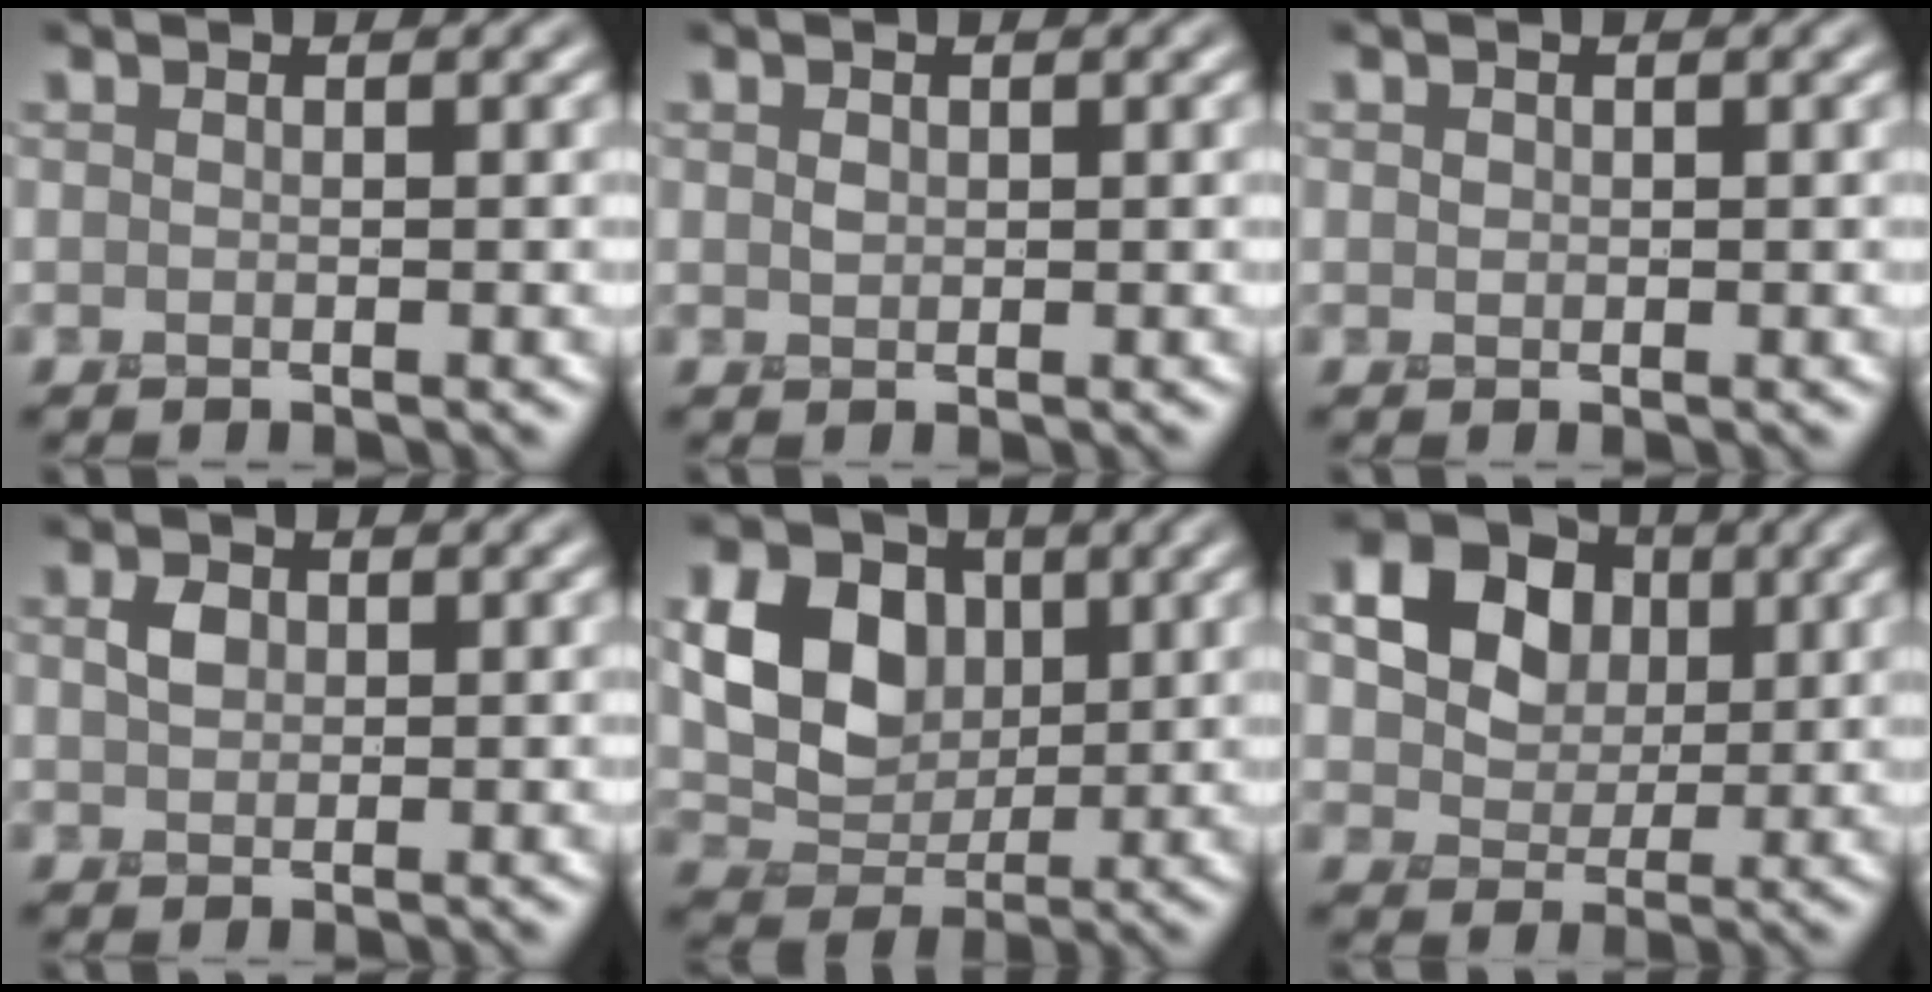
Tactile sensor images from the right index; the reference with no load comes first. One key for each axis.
{"total": 0.7, "fx": 0.2, "fy": 0.6, "fz": 0.4, "tx": -0.009, "ty": -0.001, "tz": 0.003}
{"total": 0.6, "fx": 0.1, "fy": 0.6, "fz": 0.2, "tx": -0.003, "ty": -0.002, "tz": 0.003}
{"total": 1.5, "fx": 0.1, "fy": 1.2, "fz": 0.9, "tx": -0.021, "ty": 0.001, "tz": -0.001}
{"total": 7.3, "fx": 1.2, "fy": 5.5, "fz": 4.7, "tx": -0.095, "ty": -0.001, "tz": 0.011}
{"total": 13.0, "fx": 4.0, "fy": 10.8, "fz": 6.0, "tx": -0.144, "ty": 0.028, "tz": 0.074}